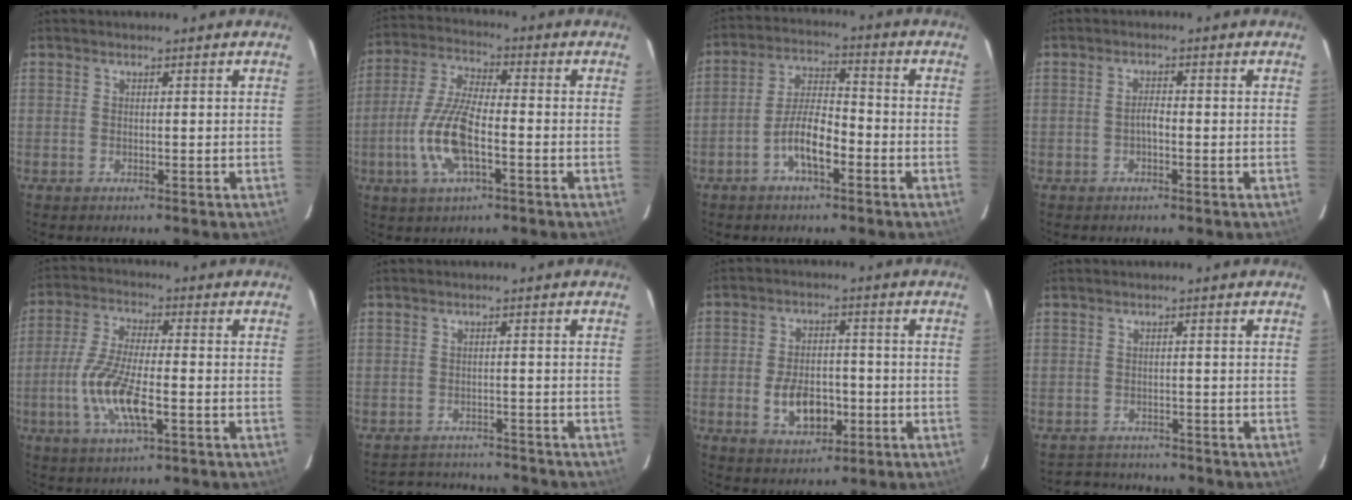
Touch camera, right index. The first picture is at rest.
{"total": 11.8, "force": [-3.7, 3.8, 10.6], "torque": [-0.227, 0.000, -0.076]}
{"total": 7.8, "force": [-3.8, 2.5, 6.3], "torque": [-0.133, 0.012, -0.069]}
{"total": 1.6, "force": [-0.6, 0.6, 1.4], "torque": [-0.027, 0.006, -0.013]}
{"total": 11.9, "force": [-3.5, 3.2, 10.9], "torque": [-0.229, -0.009, -0.068]}
{"total": 8.1, "force": [-7.4, 3.1, 1.2], "torque": [-0.031, 0.025, -0.100]}
{"total": 9.0, "force": [-2.7, 5.5, 6.6], "torque": [-0.133, 0.004, -0.033]}
{"total": 4.7, "force": [-4.3, 2.0, -0.1], "torque": [-0.008, 0.016, -0.071]}